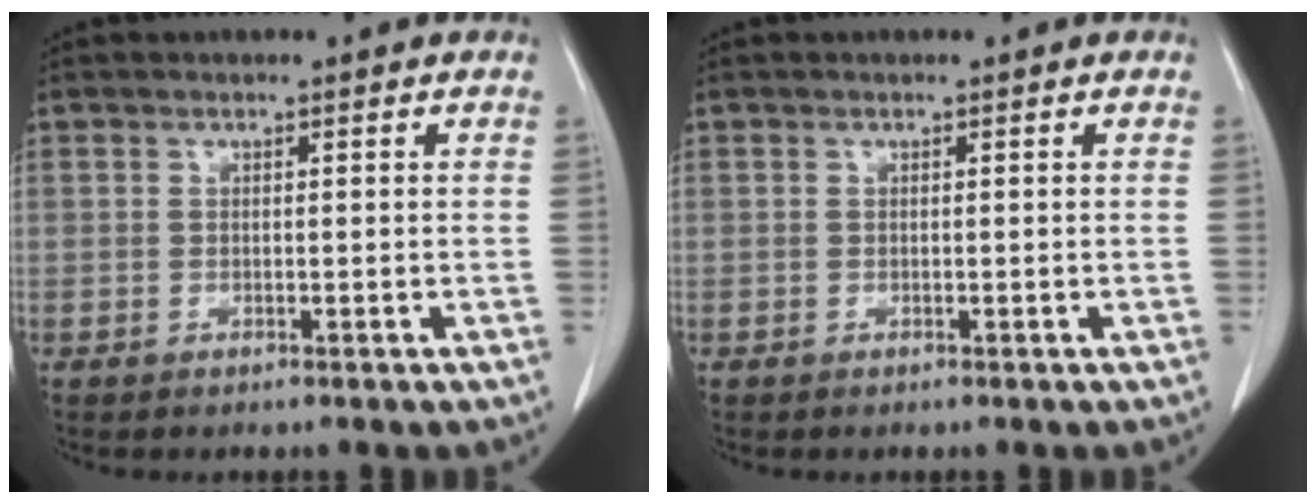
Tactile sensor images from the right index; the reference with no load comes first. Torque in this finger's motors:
{"motor_torque": [-0.05, 0.00, 0.01, 0.01]}